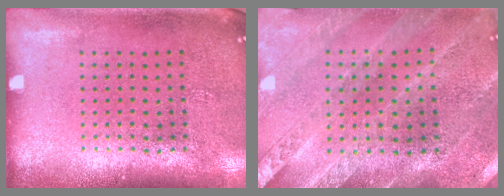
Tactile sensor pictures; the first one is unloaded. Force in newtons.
{"total": 1.0, "press": 1.0, "slide": 0.3}